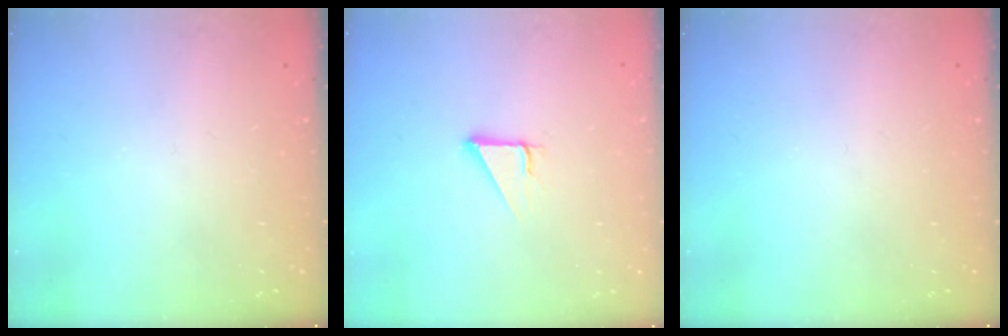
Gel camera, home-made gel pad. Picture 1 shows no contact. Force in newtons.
{"total": 3.0, "press": 3.0, "slide": 0.1}
{"total": 0.0}